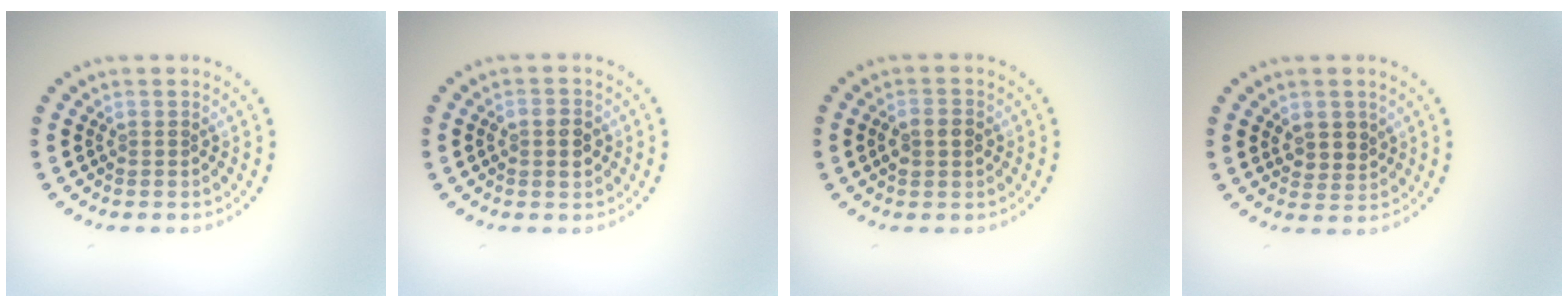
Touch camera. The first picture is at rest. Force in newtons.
{"total": 2.7, "press": 2.7, "slide": 0.2}
{"total": 2.8, "press": 2.8, "slide": 0.3}
{"total": 2.3, "press": 2.1, "slide": 0.8}